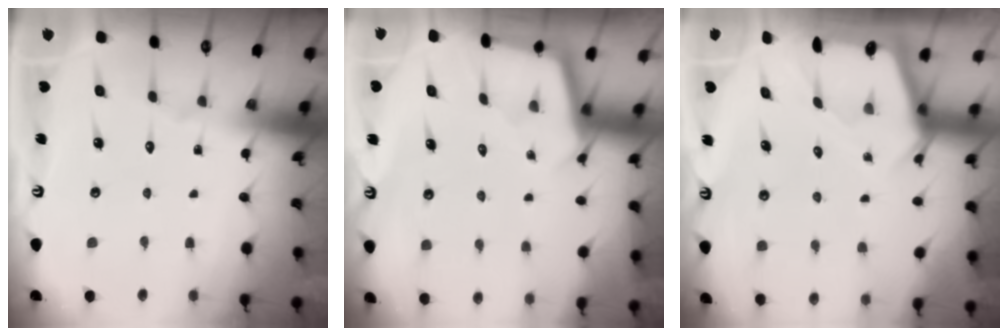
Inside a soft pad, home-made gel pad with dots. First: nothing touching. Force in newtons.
{"total": 2.3, "press": 2.3, "slide": 0.2}
{"total": 2.3, "press": 2.3, "slide": 0.2}